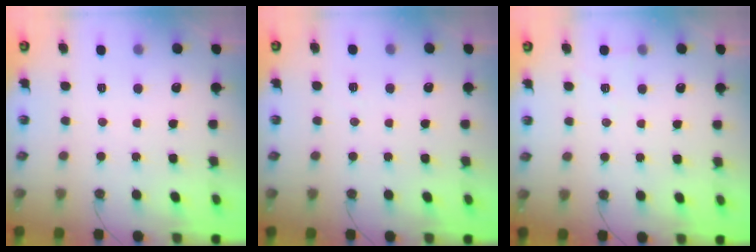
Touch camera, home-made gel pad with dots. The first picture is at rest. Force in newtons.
{"total": 3.9, "press": 3.6, "slide": 1.6}
{"total": 5.4, "press": 3.3, "slide": 4.3}